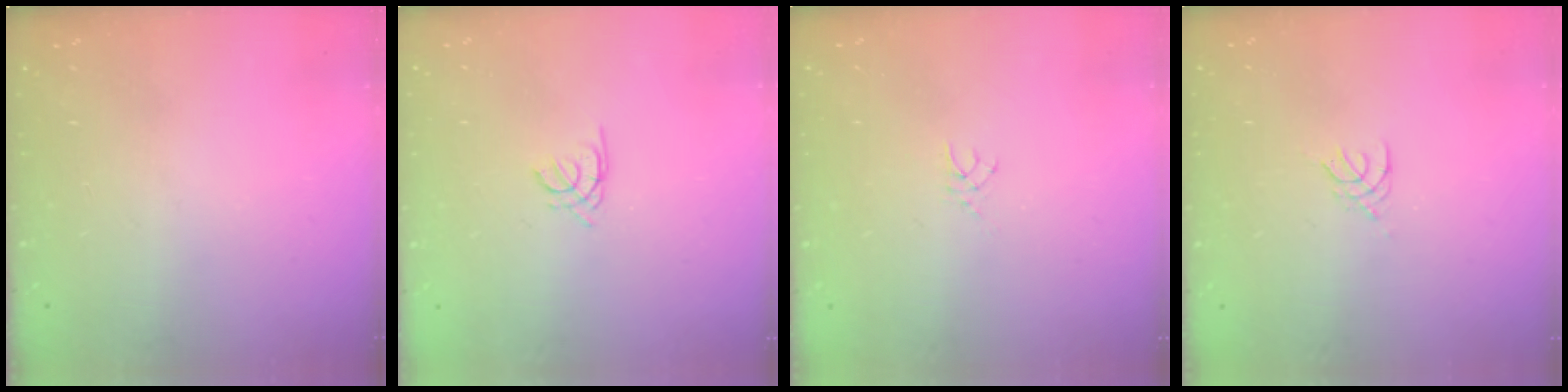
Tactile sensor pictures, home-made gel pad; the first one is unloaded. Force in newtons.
{"total": 1.3, "press": 1.2, "slide": 0.4}
{"total": 2.1, "press": 2.1, "slide": 0.3}
{"total": 2.0, "press": 1.9, "slide": 0.4}